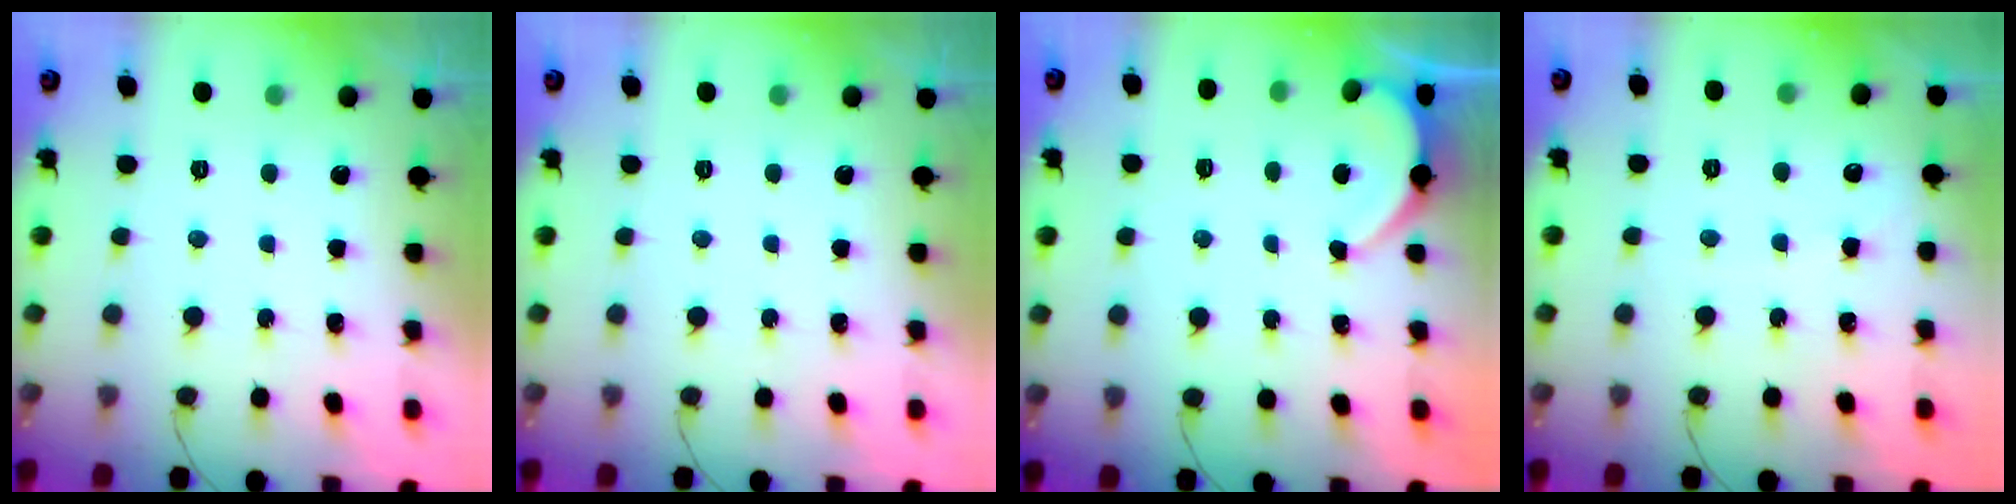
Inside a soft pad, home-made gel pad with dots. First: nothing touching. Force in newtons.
{"total": 0.0}
{"total": 2.3, "press": 2.3, "slide": 0.3}
{"total": 2.7, "press": 2.6, "slide": 0.4}